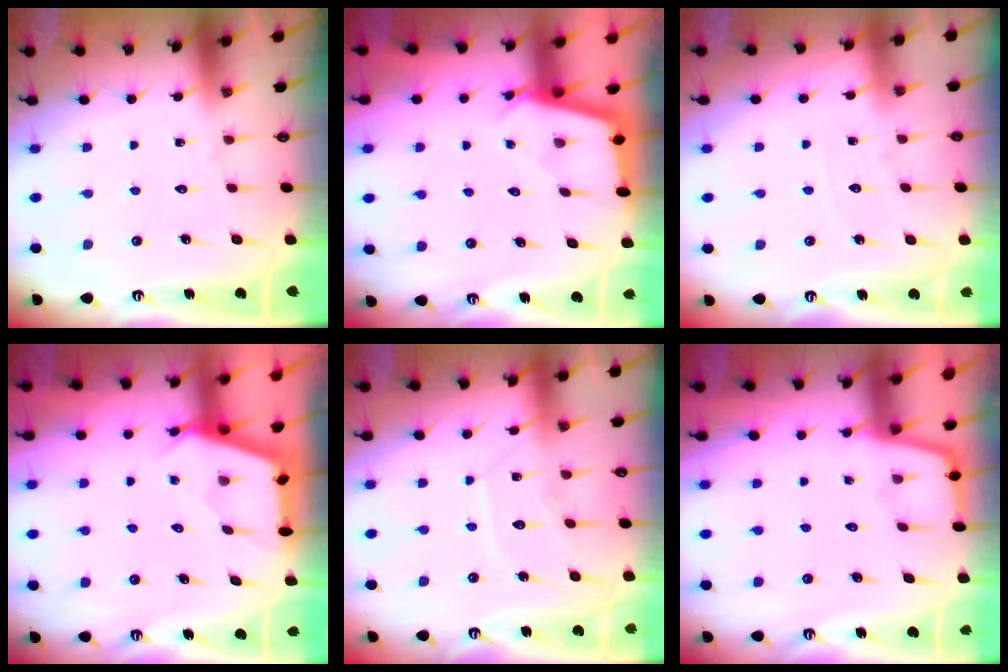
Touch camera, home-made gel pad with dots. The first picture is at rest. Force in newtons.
{"total": 2.8, "press": 2.8, "slide": 0.3}
{"total": 2.0, "press": 2.0, "slide": 0.3}
{"total": 3.0, "press": 3.0, "slide": 0.4}
{"total": 8.0, "press": 8.0, "slide": 0.3}
{"total": 1.7, "press": 1.7, "slide": 0.4}